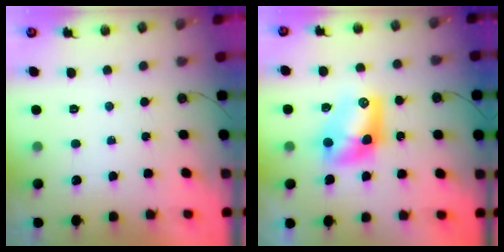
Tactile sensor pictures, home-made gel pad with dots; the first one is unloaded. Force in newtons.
{"total": 8.8, "press": 8.8, "slide": 0.8}